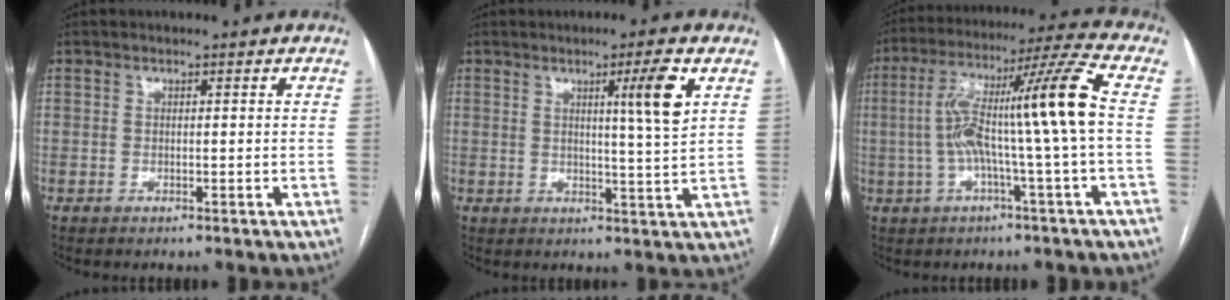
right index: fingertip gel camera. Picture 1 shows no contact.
{"total": 6.4, "force": [2.5, -1.0, 5.8], "torque": [-0.088, -0.009, 0.037]}
{"total": 14.5, "force": [-0.5, -1.3, 14.4], "torque": [-0.254, 0.034, -0.015]}